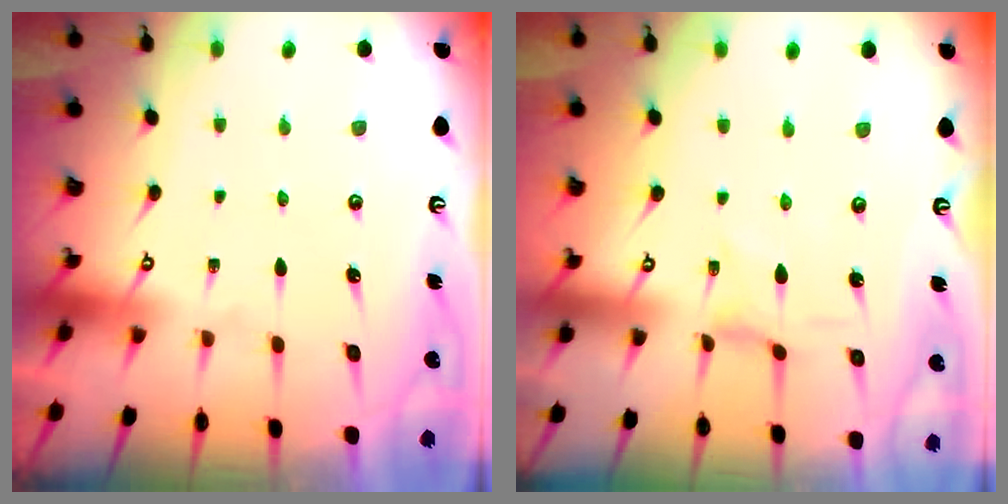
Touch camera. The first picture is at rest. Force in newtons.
{"total": 0.0}